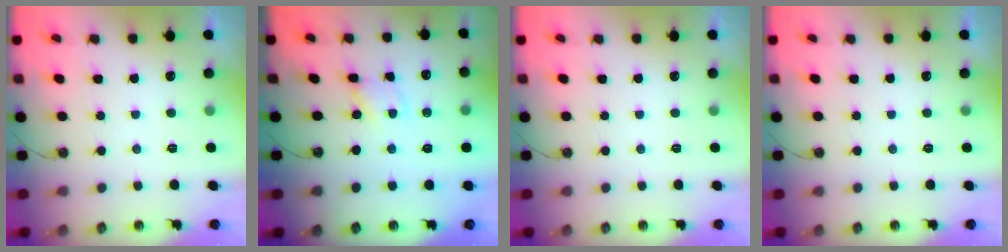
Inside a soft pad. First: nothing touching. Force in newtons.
{"total": 1.1, "press": 1.1, "slide": 0.2}
{"total": 0.0}
{"total": 0.0}